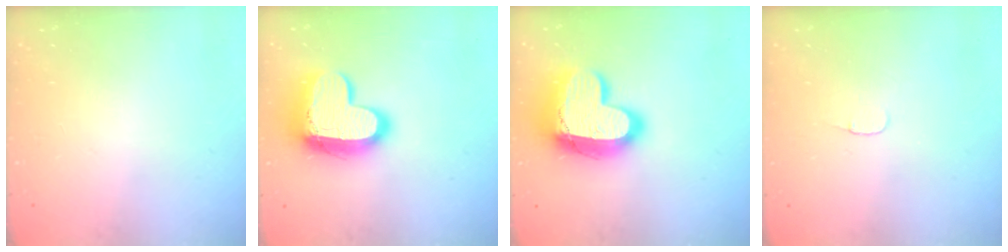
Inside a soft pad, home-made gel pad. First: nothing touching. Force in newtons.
{"total": 16.2, "press": 16.1, "slide": 1.3}
{"total": 20.3, "press": 20.3, "slide": 1.5}
{"total": 3.1, "press": 3.1, "slide": 0.3}